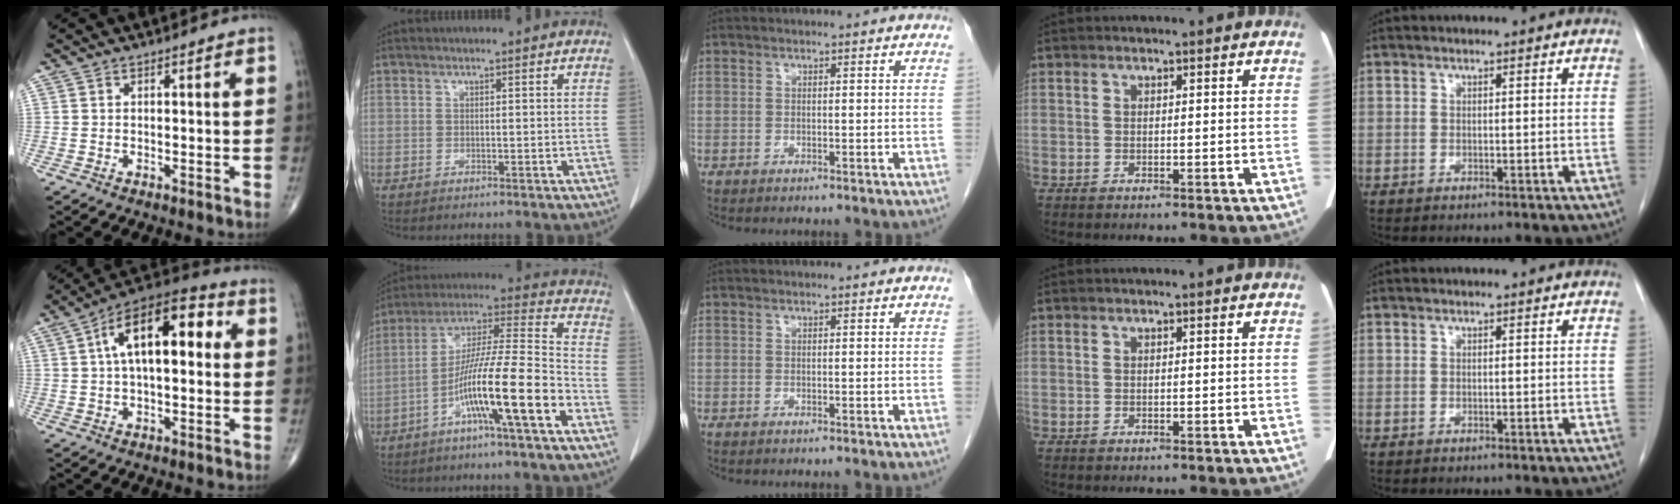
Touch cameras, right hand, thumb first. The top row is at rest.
{"thumb": {"total": 16.7, "force": [3.3, 8.1, 14.2], "torque": [-0.212, 0.036, 0.042]}, "index": {"total": 15.6, "force": [-7.1, 0.0, 13.8], "torque": [-0.248, 0.004, -0.127]}}